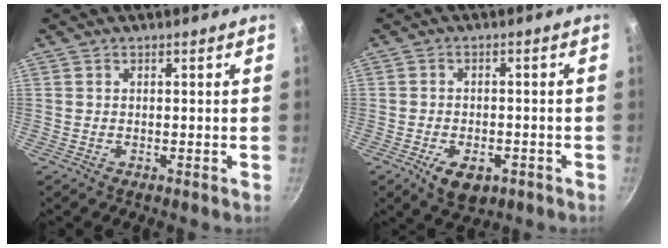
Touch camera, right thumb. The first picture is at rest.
{"total": 6.3, "force": [-3.0, 3.7, 4.1], "torque": [-0.059, 0.010, -0.041]}